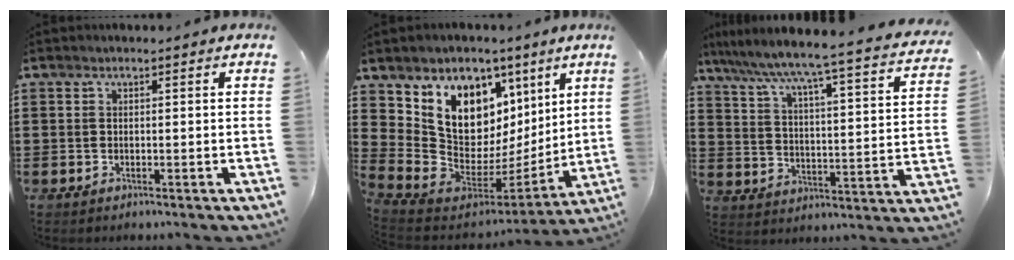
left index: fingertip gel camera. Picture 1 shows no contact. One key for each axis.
{"total": 10.3, "fx": 5.2, "fy": 7.9, "fz": 4.3, "tx": -0.110, "ty": -0.052, "tz": 0.109}
{"total": 4.7, "fx": 4.0, "fy": -1.1, "fz": 2.2, "tx": -0.064, "ty": -0.053, "tz": 0.053}